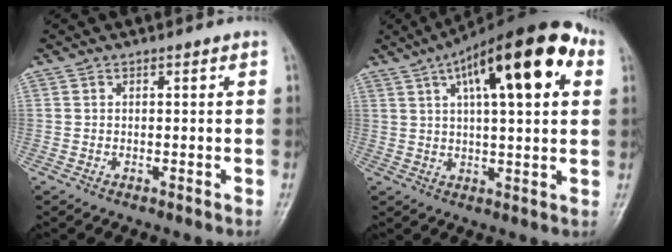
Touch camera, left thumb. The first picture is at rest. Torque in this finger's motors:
{"motor_torque": [1.31, 1.21, 1.45, -1.32, 0.25]}